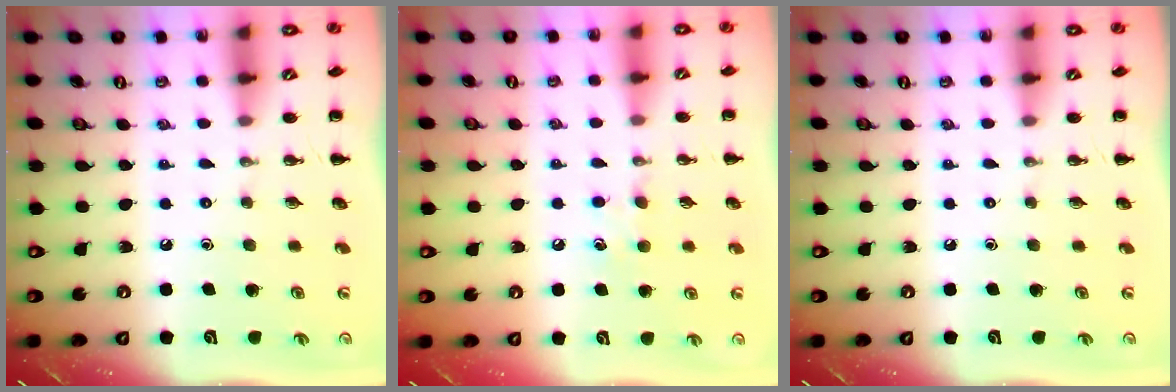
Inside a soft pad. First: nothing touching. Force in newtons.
{"total": 6.2, "press": 6.0, "slide": 1.7}
{"total": 0.0}